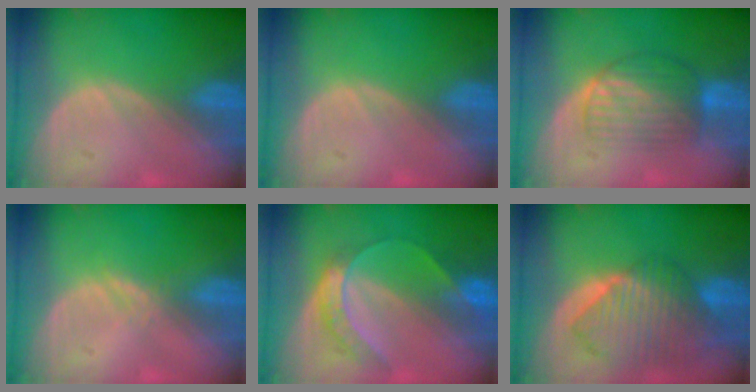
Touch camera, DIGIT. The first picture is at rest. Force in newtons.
{"total": 0.0}
{"total": 6.7, "press": 6.5, "slide": 1.8}
{"total": 1.1, "press": 1.1, "slide": 0.1}
{"total": 6.8, "press": 5.5, "slide": 4.0}
{"total": 10.4, "press": 9.0, "slide": 5.1}